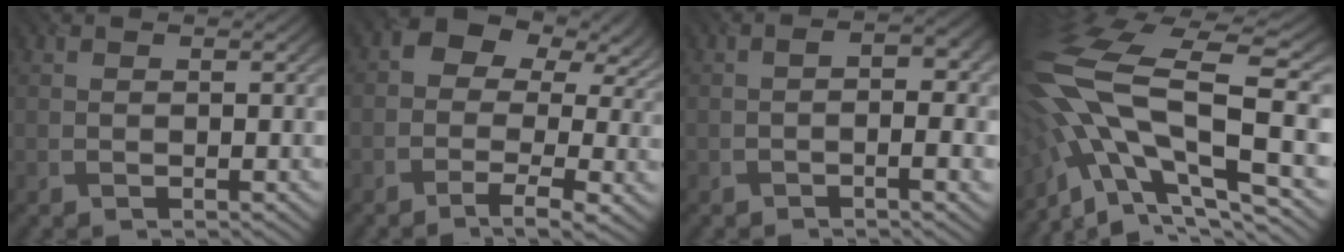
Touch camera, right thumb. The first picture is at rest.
{"total": 11.6, "force": [1.3, 7.3, 9.0], "torque": [-0.135, 0.010, 0.020]}
{"total": 4.1, "force": [-0.9, 1.2, 3.7], "torque": [-0.058, -0.002, -0.011]}
{"total": 18.8, "force": [-4.2, 7.5, 16.8], "torque": [-0.347, -0.015, -0.073]}